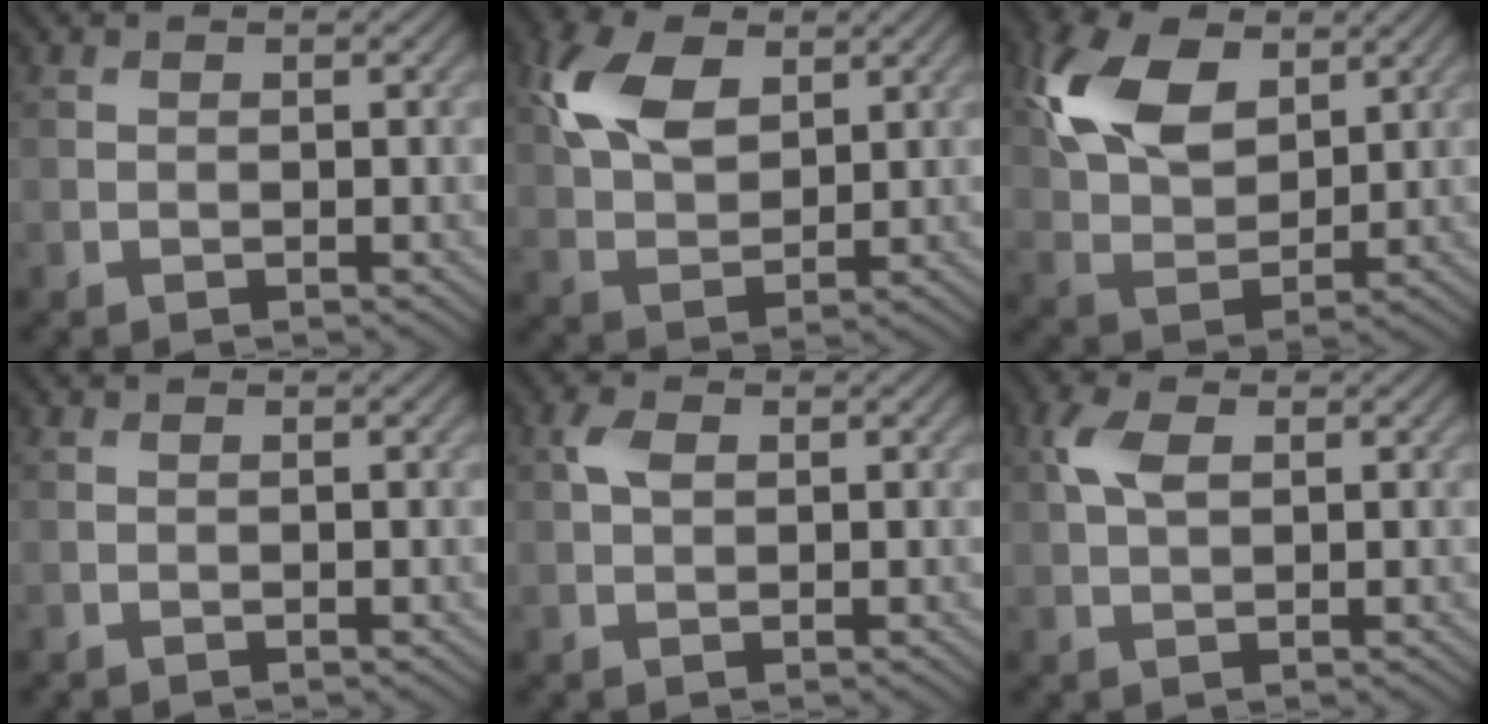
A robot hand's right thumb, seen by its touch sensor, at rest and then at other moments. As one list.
[{"total": 8.6, "force": [3.3, 5.1, 6.1], "torque": [-0.145, 0.009, 0.061]}, {"total": 11.0, "force": [4.4, 6.5, 7.7], "torque": [-0.189, 0.014, 0.086]}, {"total": 0.0}, {"total": 2.2, "force": [0.7, 1.4, 1.6], "torque": [-0.039, 0.004, 0.011]}, {"total": 3.6, "force": [1.1, 2.0, 2.8], "torque": [-0.071, 0.007, 0.021]}]